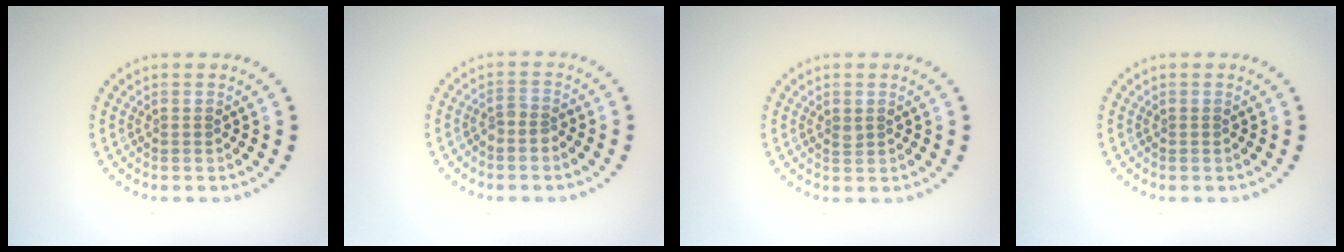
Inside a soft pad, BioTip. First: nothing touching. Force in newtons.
{"total": 1.4, "press": 1.1, "slide": 0.9}
{"total": 0.6, "press": 0.6, "slide": 0.2}
{"total": 0.0}